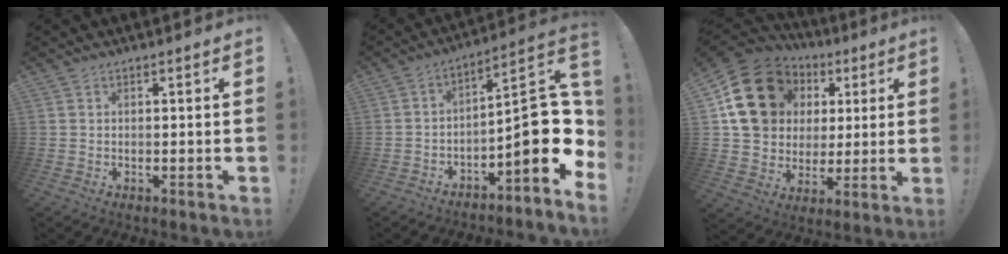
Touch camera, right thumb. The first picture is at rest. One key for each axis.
{"total": 18.1, "fx": -3.1, "fy": 6.0, "fz": 16.8, "tx": -0.232, "ty": 0.003, "tz": -0.044}
{"total": 21.5, "fx": 7.2, "fy": 17.0, "fz": 11.0, "tx": -0.167, "ty": -0.017, "tz": 0.155}